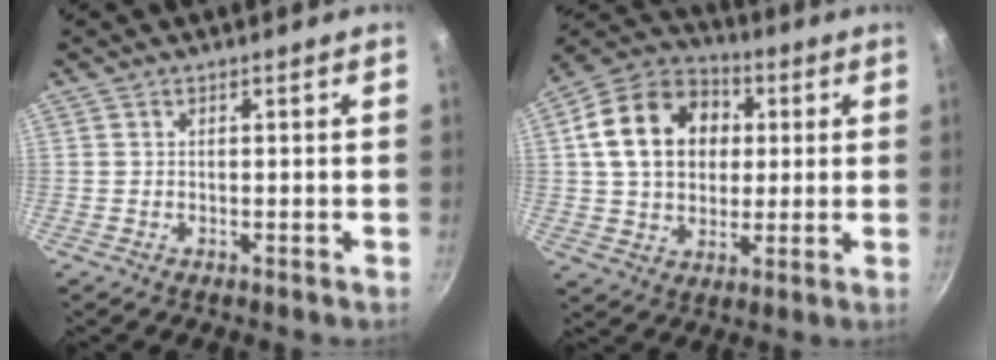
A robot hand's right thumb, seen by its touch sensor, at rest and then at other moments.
{"total": 18.0, "force": [3.2, 14.0, 11.0], "torque": [-0.164, 0.024, 0.048]}